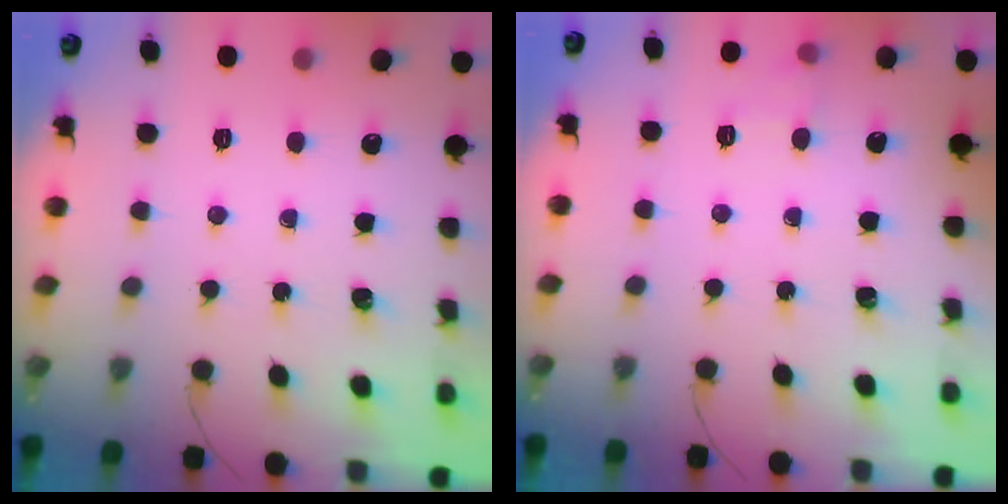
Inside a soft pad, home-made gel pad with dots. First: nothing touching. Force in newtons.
{"total": 6.1, "press": 5.9, "slide": 1.8}